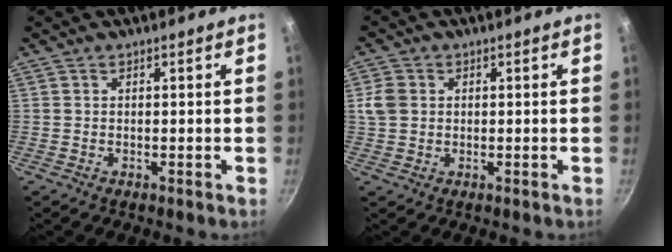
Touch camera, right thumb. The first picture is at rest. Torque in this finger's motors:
{"motor_torque": [0.71, 0.86, 0.61, -0.45, 0.00]}